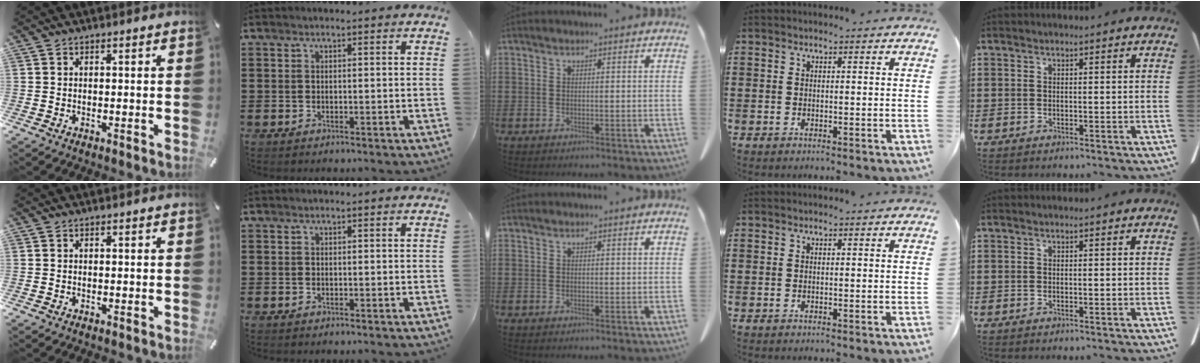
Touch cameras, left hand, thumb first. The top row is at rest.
{}